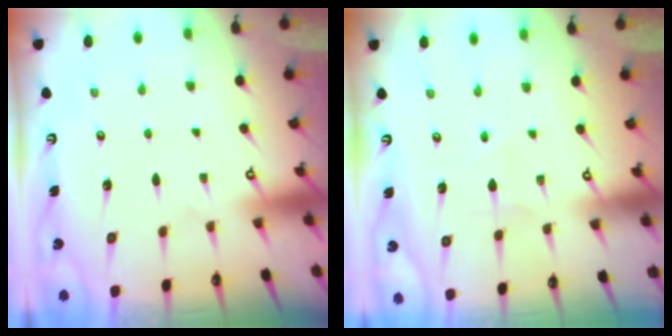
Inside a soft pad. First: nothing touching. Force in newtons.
{"total": 2.1, "press": 2.1, "slide": 0.2}